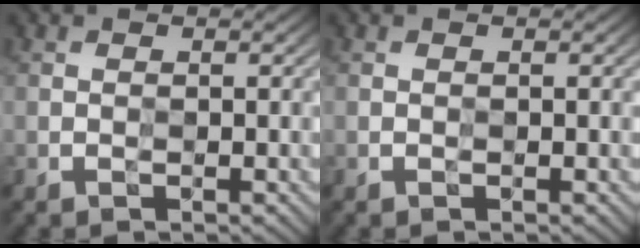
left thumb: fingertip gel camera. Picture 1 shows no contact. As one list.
[{"total": 0.0}]